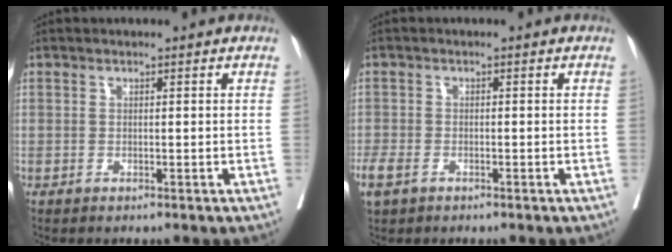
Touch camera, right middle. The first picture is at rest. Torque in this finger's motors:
{"motor_torque": [1.03, -1.11, 0.37, 0.09]}